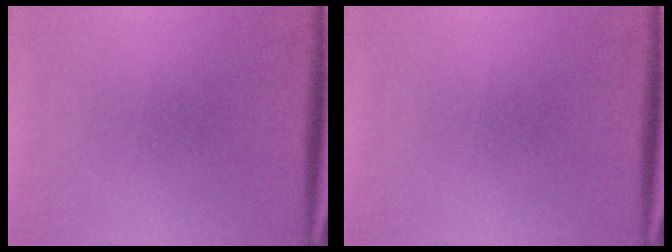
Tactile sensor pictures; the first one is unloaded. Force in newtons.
{"total": 0.0}